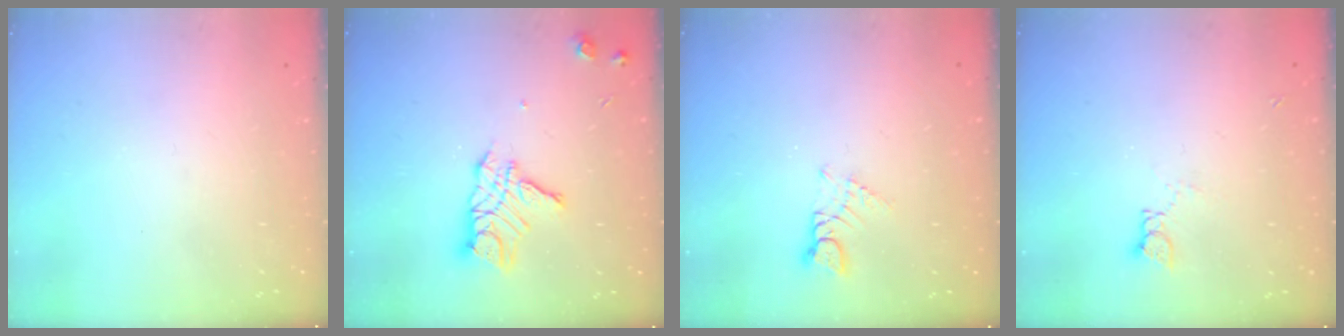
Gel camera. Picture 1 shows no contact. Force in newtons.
{"total": 10.6, "press": 10.6, "slide": 0.8}
{"total": 3.0, "press": 3.0, "slide": 0.2}
{"total": 2.8, "press": 2.8, "slide": 0.4}